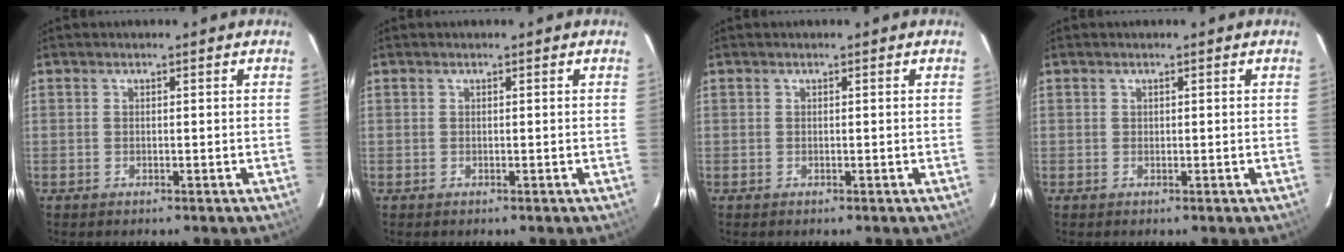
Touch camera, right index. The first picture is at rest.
{"total": 0.0}
{"total": 0.0}
{"total": 0.0}